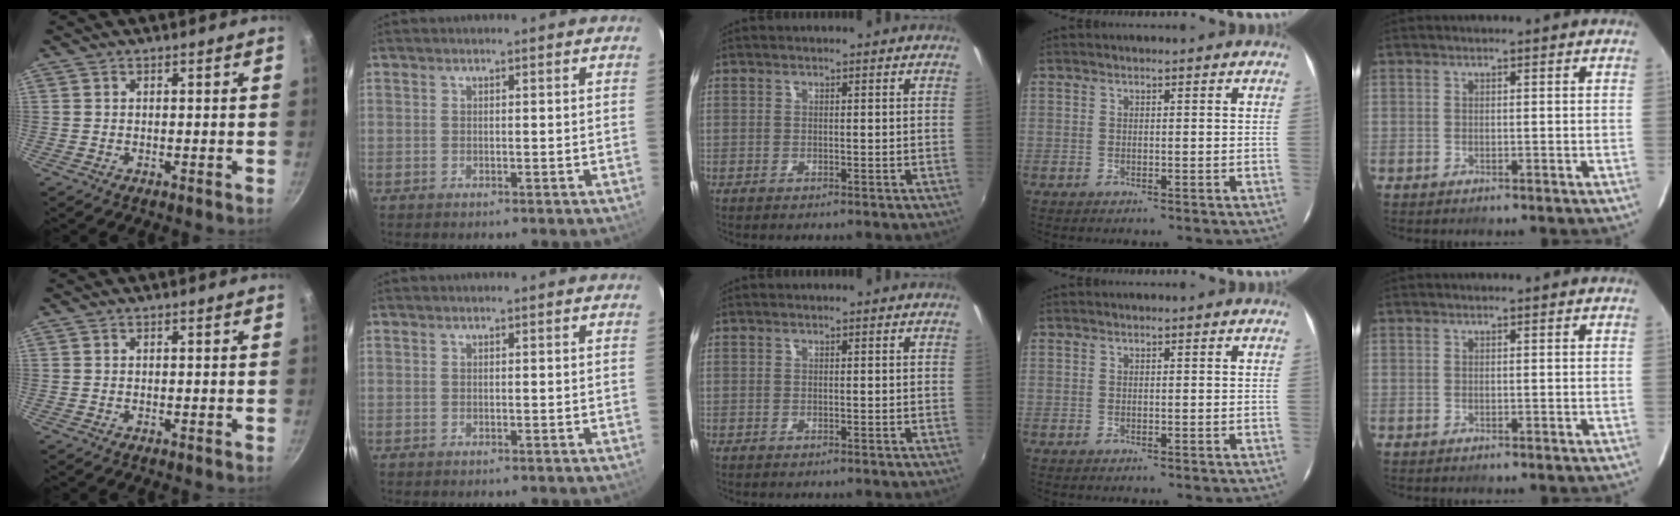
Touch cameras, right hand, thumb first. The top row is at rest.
{}